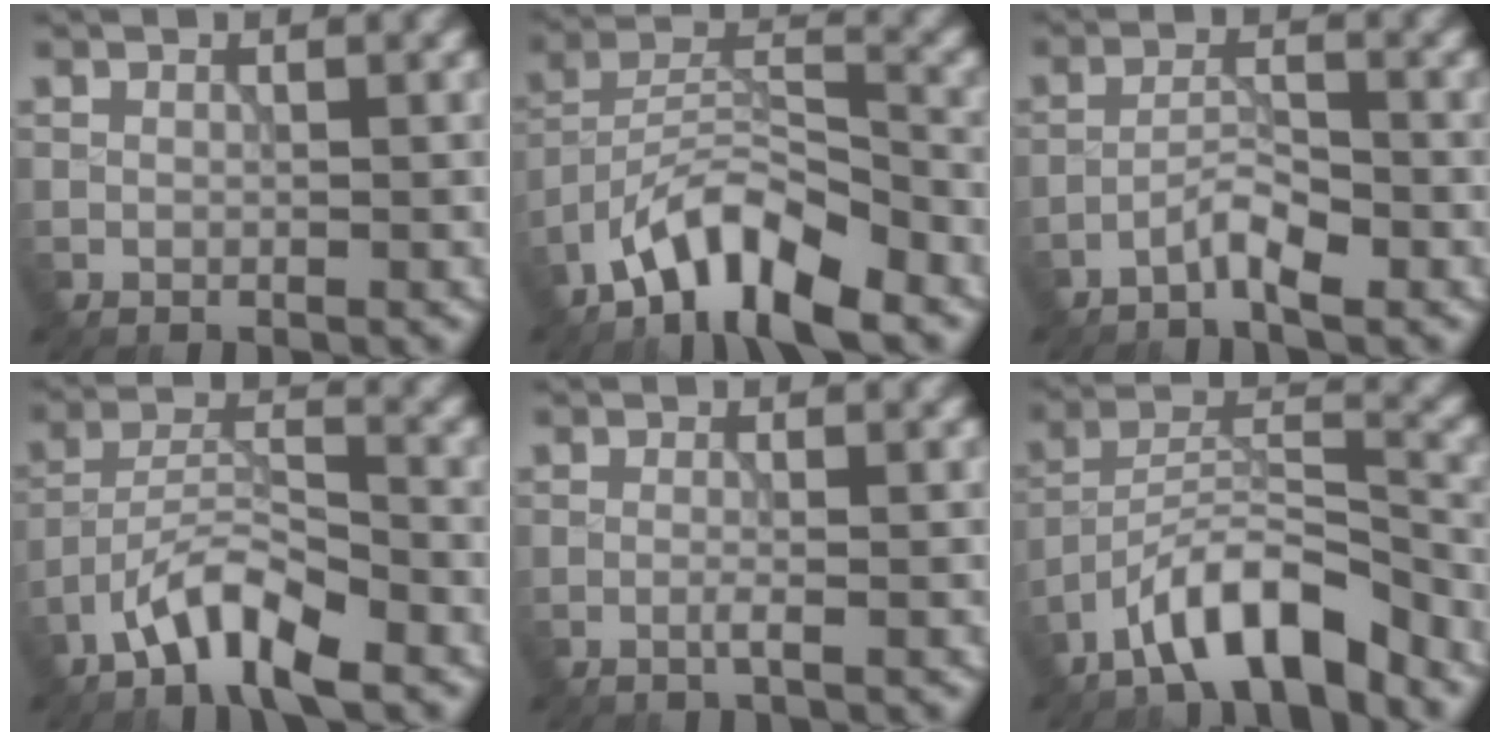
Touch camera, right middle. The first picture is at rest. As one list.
[{"total": 8.6, "force": [-6.2, 2.7, 5.4], "torque": [-0.086, 0.007, -0.120]}, {"total": 2.7, "force": [-2.0, 0.3, 1.8], "torque": [-0.033, 0.008, -0.043]}, {"total": 5.9, "force": [-4.1, 1.6, 4.0], "torque": [-0.068, 0.006, -0.082]}, {"total": 1.0, "force": [-0.3, 0.1, 0.9], "torque": [-0.015, -0.001, -0.011]}, {"total": 7.5, "force": [-5.6, 2.0, 4.6], "torque": [-0.074, 0.011, -0.100]}]